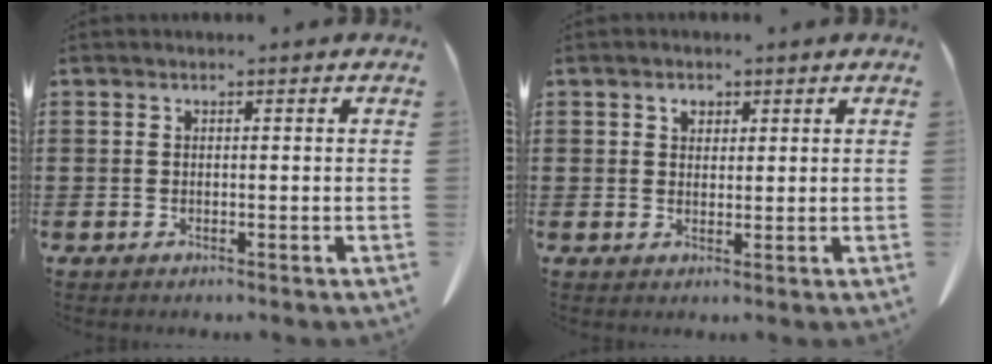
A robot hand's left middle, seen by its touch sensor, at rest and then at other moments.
{"total": 2.0, "force": [1.1, 1.3, 0.9], "torque": [-0.014, 0.001, 0.019]}